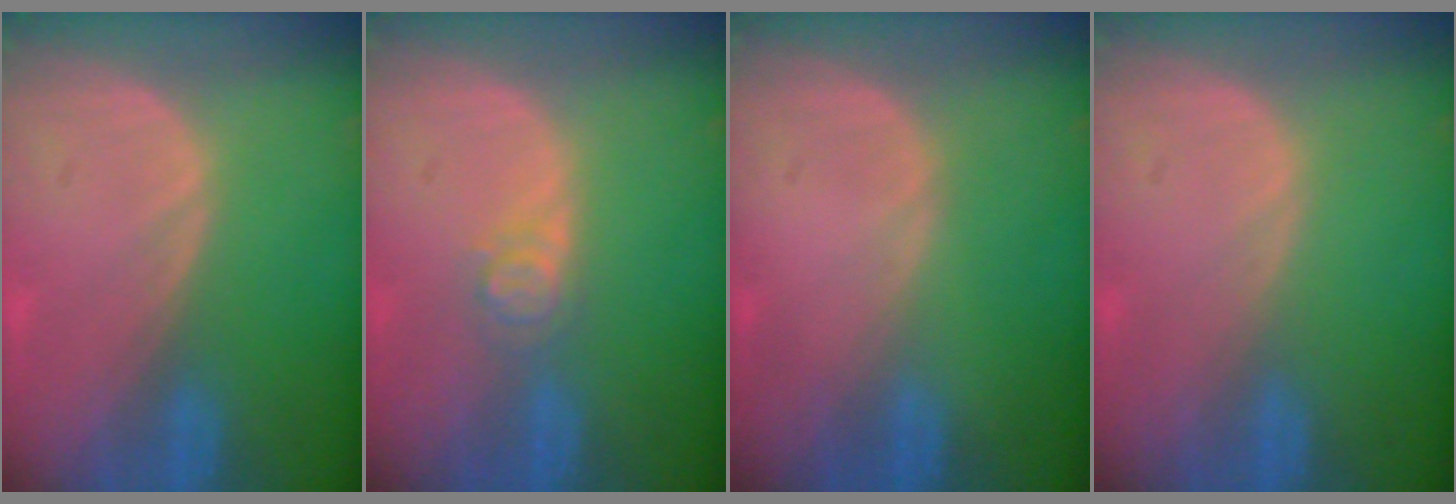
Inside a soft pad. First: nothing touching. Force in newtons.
{"total": 2.6, "press": 2.6, "slide": 0.3}
{"total": 0.0}
{"total": 0.0}